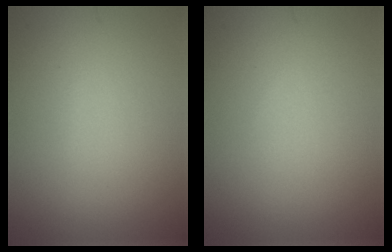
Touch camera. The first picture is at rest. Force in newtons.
{"total": 0.0}